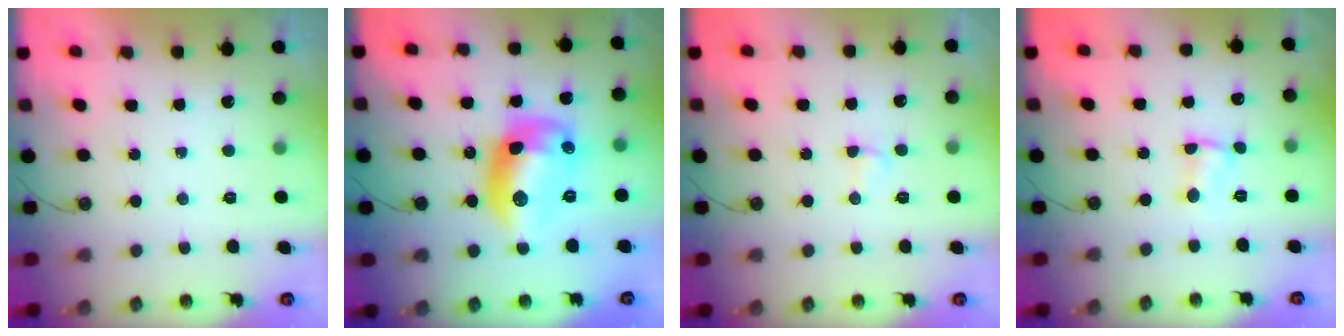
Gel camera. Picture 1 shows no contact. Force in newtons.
{"total": 14.7, "press": 14.6, "slide": 1.1}
{"total": 2.9, "press": 2.8, "slide": 0.6}
{"total": 2.9, "press": 2.8, "slide": 0.3}